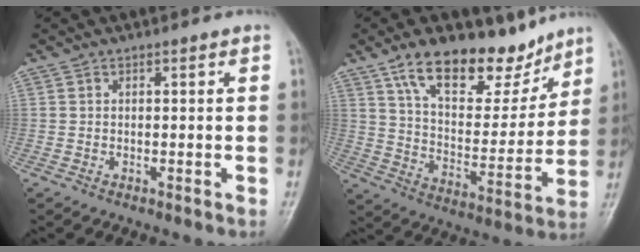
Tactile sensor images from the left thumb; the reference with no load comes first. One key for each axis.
{"total": 18.5, "fx": 12.7, "fy": 8.9, "fz": 10.0, "tx": -0.103, "ty": -0.066, "tz": 0.215}